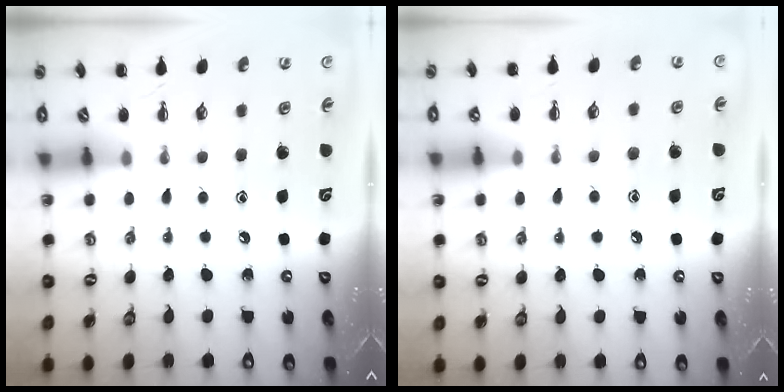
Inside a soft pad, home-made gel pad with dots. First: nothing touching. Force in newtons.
{"total": 6.5, "press": 6.4, "slide": 1.2}